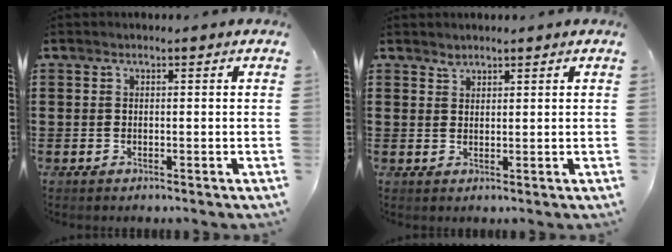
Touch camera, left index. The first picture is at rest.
{"total": 1.3, "force": [1.2, 0.4, 0.0], "torque": [-0.003, -0.001, 0.025]}